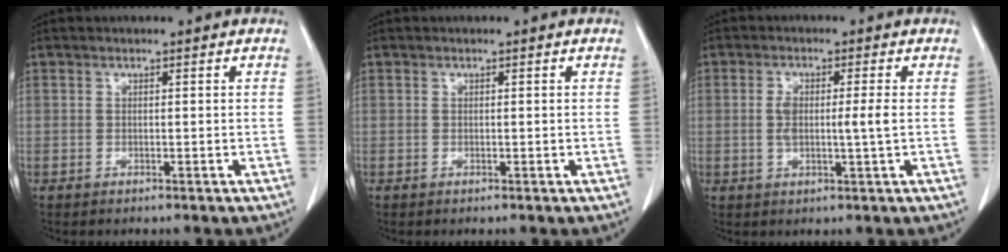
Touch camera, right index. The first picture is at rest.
{"total": 0.0}
{"total": 4.6, "force": [0.0, 0.5, 4.6], "torque": [-0.087, 0.002, 0.002]}